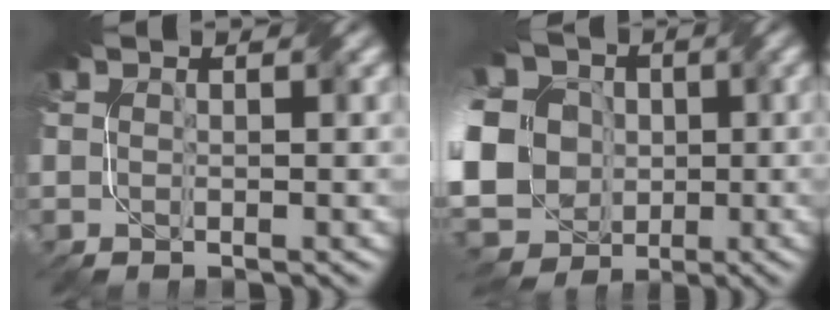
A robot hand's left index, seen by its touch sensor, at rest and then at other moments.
{"total": 21.9, "force": [-2.2, 19.2, 10.3], "torque": [-0.239, 0.018, -0.088]}